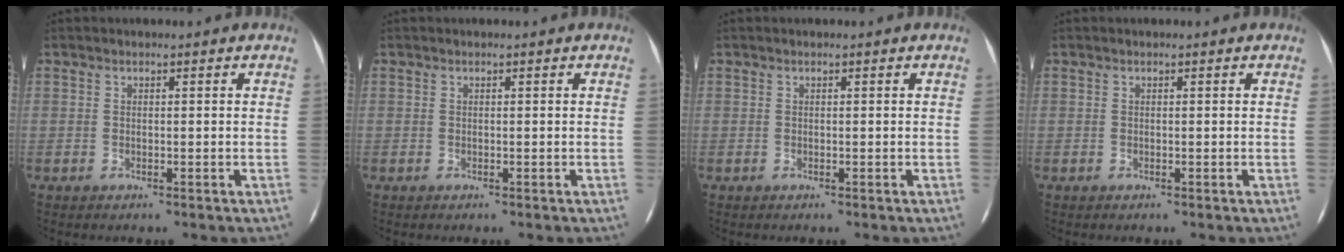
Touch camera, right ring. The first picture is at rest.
{"total": 0.0}
{"total": 0.0}
{"total": 0.0}